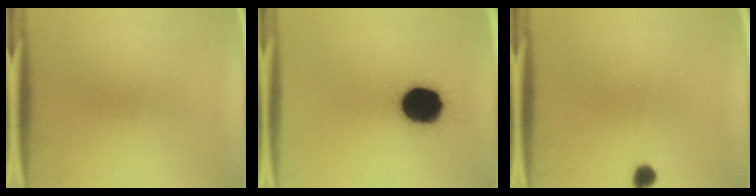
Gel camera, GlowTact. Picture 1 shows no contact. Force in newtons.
{"total": 15.7}
{"total": 2.0}